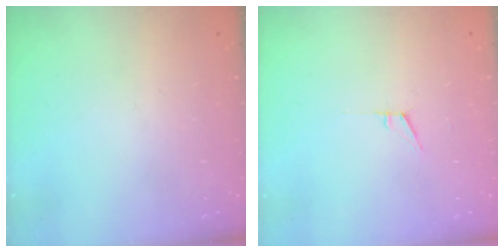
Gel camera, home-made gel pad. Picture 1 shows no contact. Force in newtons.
{"total": 5.2, "press": 4.5, "slide": 2.5}